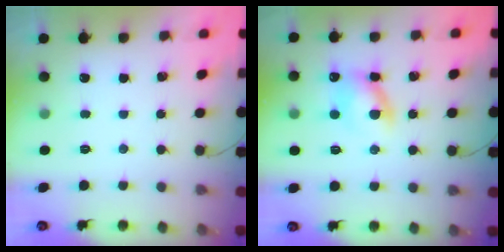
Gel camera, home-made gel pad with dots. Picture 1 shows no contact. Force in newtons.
{"total": 8.6, "press": 8.4, "slide": 1.5}